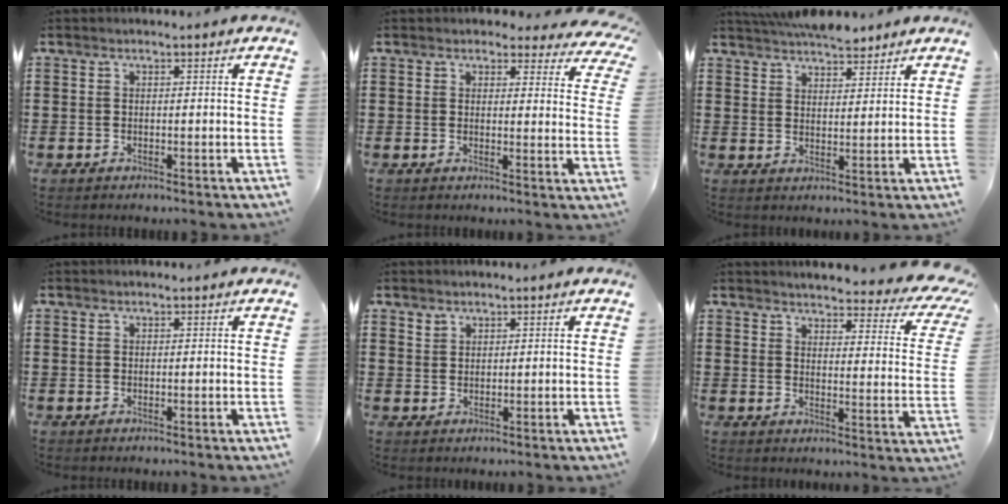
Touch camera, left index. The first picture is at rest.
{"total": 3.4, "force": [3.0, 0.9, 1.2], "torque": [-0.028, -0.008, 0.053]}
{"total": 5.5, "force": [5.1, 1.2, 1.6], "torque": [-0.043, -0.010, 0.097]}
{"total": 0.0}
{"total": 1.5, "force": [1.3, 0.8, 0.1], "torque": [-0.005, 0.001, 0.027]}
{"total": 4.4, "force": [3.9, 0.5, 2.0], "torque": [-0.042, -0.037, 0.060]}